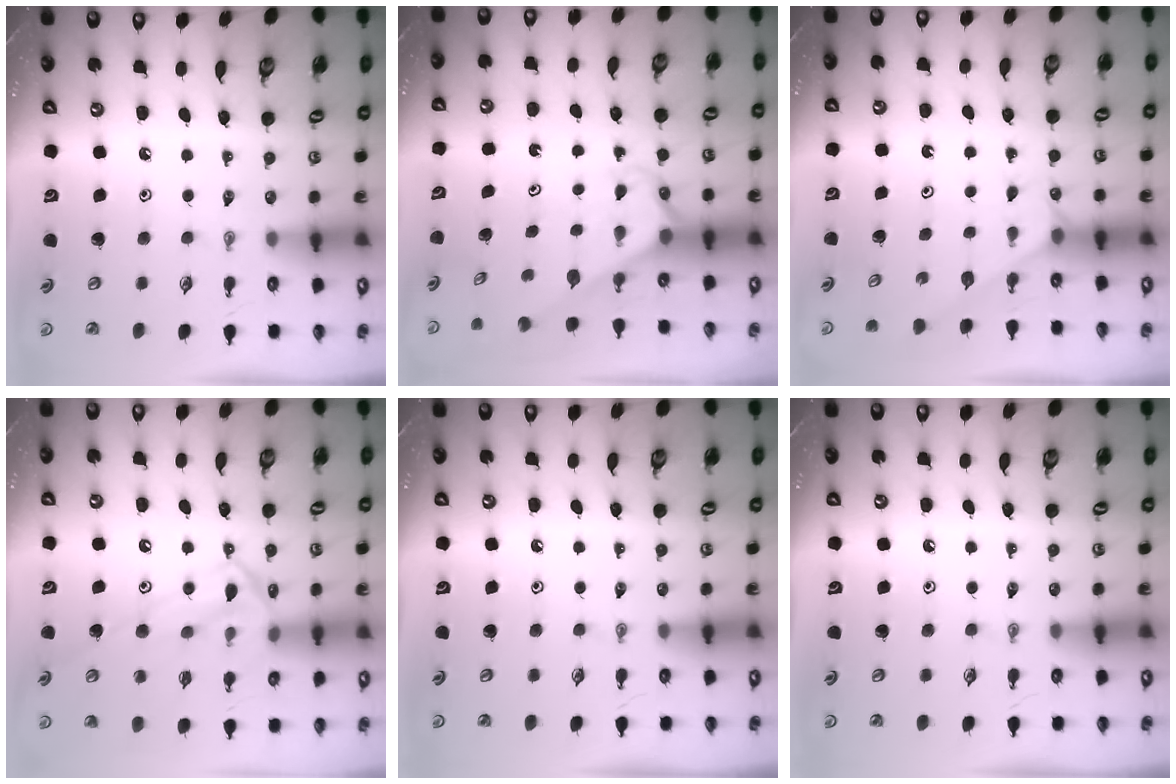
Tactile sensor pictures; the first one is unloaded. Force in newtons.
{"total": 2.6, "press": 2.6, "slide": 0.2}
{"total": 1.7, "press": 1.7, "slide": 0.3}
{"total": 14.1, "press": 14.1, "slide": 0.9}
{"total": 0.0}
{"total": 0.0}